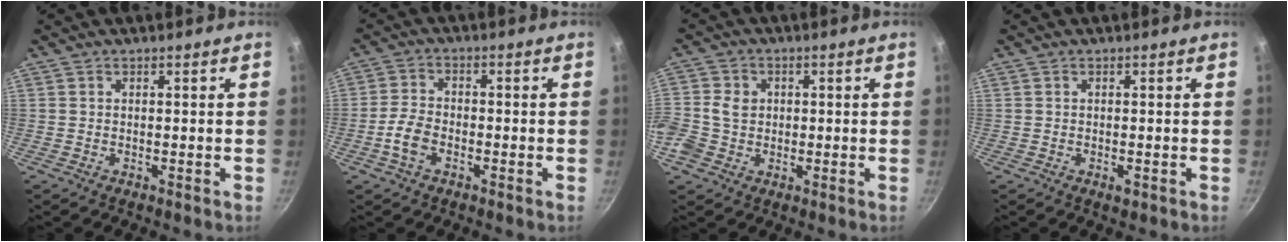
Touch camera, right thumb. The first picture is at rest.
{"total": 5.3, "force": [-2.2, 3.3, 3.6], "torque": [-0.074, 0.021, -0.047]}
{"total": 8.1, "force": [-0.4, 7.0, 4.1], "torque": [-0.082, 0.011, -0.021]}
{"total": 1.1, "force": [-0.5, 0.6, 0.9], "torque": [-0.017, 0.000, -0.005]}